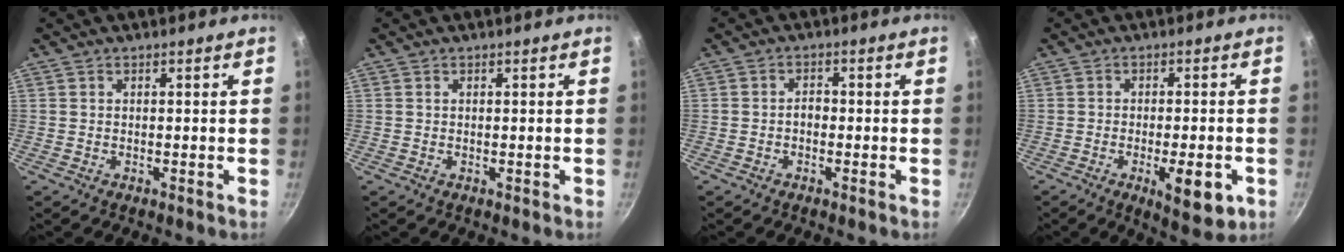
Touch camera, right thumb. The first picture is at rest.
{"total": 0.0}
{"total": 1.9, "force": [-0.7, 1.4, 1.2], "torque": [-0.011, 0.011, -0.014]}
{"total": 9.3, "force": [-3.3, 3.3, 8.1], "torque": [-0.097, 0.006, -0.038]}